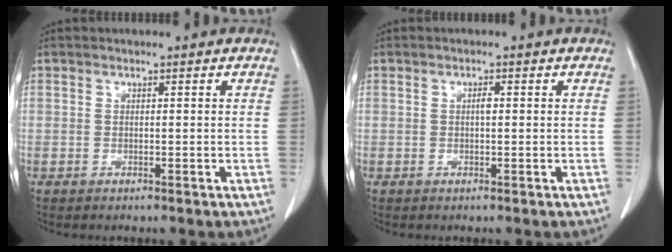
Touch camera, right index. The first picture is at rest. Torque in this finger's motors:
{"motor_torque": [0.29, -0.03, 0.08, 0.04]}